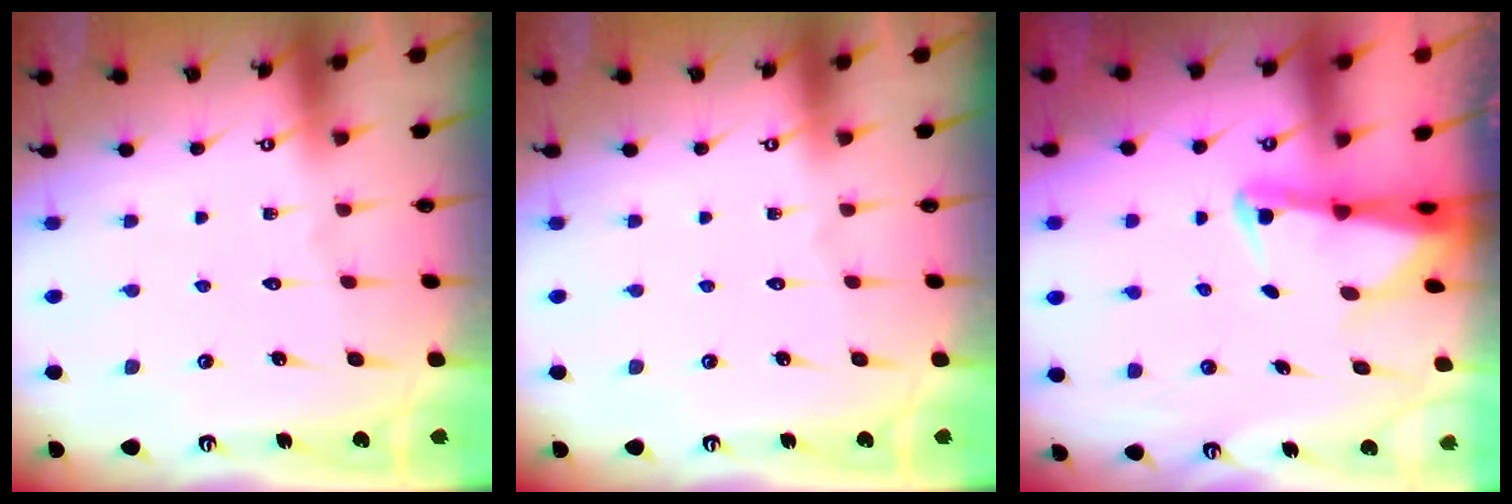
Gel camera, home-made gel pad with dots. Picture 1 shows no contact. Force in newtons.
{"total": 0.0}
{"total": 3.1, "press": 3.1, "slide": 0.6}